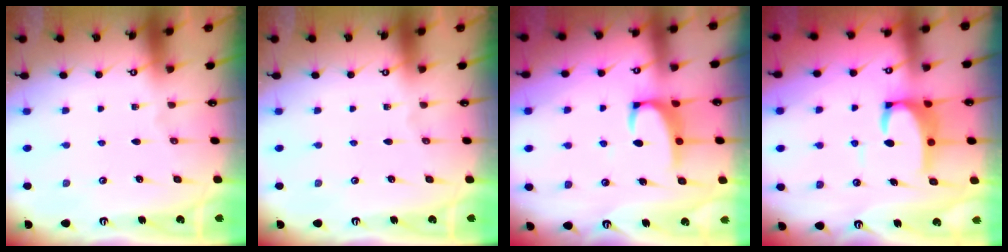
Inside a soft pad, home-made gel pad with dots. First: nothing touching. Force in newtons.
{"total": 0.0}
{"total": 3.4, "press": 3.3, "slide": 0.7}
{"total": 6.3, "press": 6.2, "slide": 1.0}